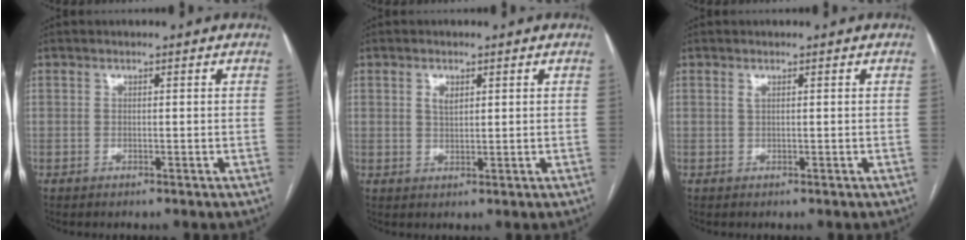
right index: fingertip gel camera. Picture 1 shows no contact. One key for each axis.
{"total": 2.1, "fx": 0.9, "fy": 1.1, "fz": 1.5, "tx": -0.029, "ty": 0.002, "tz": 0.019}
{"total": 0.6, "fx": 0.3, "fy": 0.1, "fz": 0.5, "tx": -0.015, "ty": -0.001, "tz": 0.008}